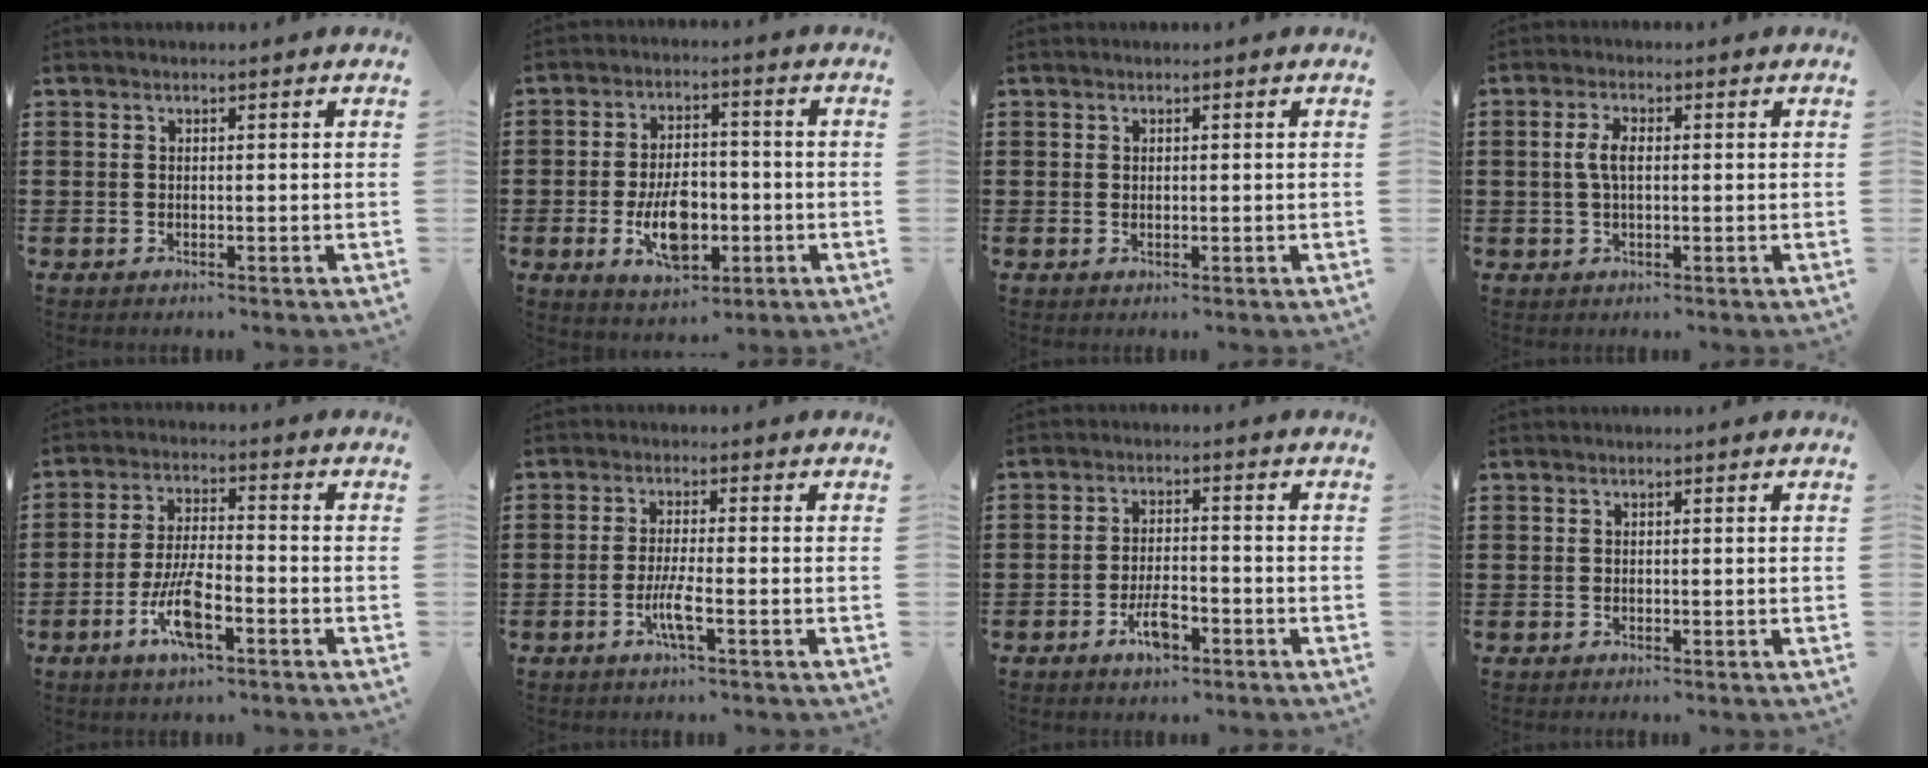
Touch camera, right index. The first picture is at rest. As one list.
[{"total": 8.8, "force": [-2.4, 4.8, 6.9], "torque": [-0.113, -0.004, -0.046]}, {"total": 0.5, "force": [0.3, 0.4, 0.2], "torque": [-0.005, 0.004, 0.005]}, {"total": 3.4, "force": [0.3, 1.4, 3.1], "torque": [-0.068, 0.003, 0.002]}, {"total": 8.1, "force": [-3.6, 2.2, 6.9], "torque": [-0.158, -0.014, -0.071]}, {"total": 4.5, "force": [-1.9, 0.3, 4.1], "torque": [-0.090, -0.015, -0.038]}, {"total": 5.1, "force": [-2.7, 1.8, 3.9], "torque": [-0.085, 0.002, -0.054]}, {"total": 0.0}]